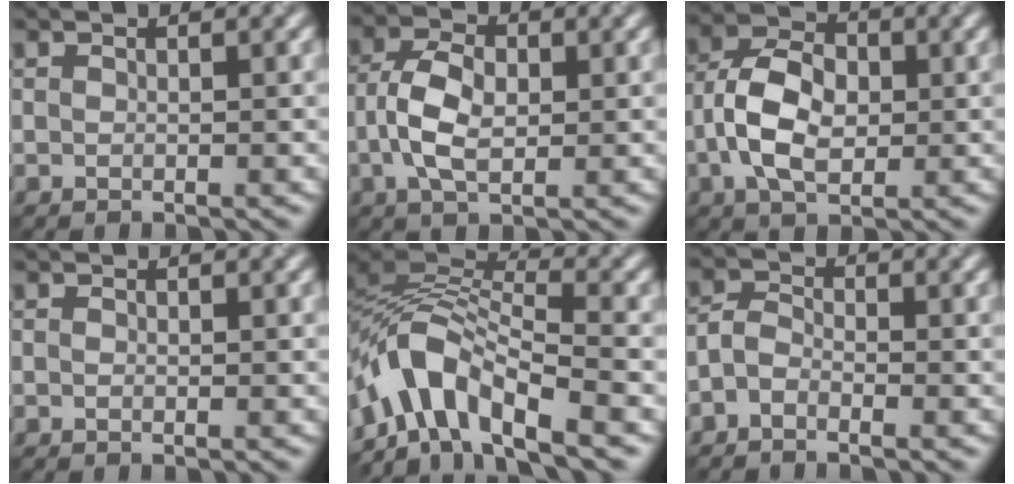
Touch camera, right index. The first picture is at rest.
{"total": 4.7, "force": [-0.5, 2.8, 3.8], "torque": [-0.083, 0.000, -0.014]}
{"total": 6.3, "force": [-0.7, 4.1, 4.7], "torque": [-0.097, 0.001, -0.020]}
{"total": 0.0}
{"total": 8.1, "force": [-5.1, 3.1, 5.4], "torque": [-0.089, 0.009, -0.109]}
{"total": 2.0, "force": [-1.3, 0.9, 1.1], "torque": [-0.024, 0.002, -0.037]}